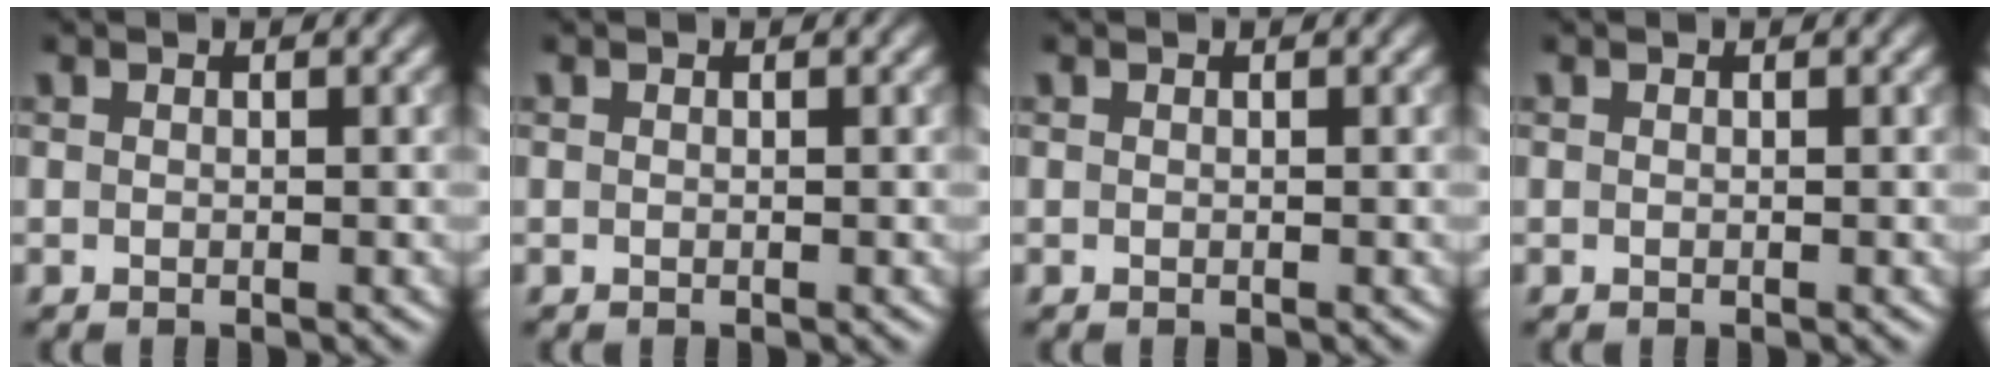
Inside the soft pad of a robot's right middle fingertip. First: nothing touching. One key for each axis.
{"total": 0.0}
{"total": 0.0}
{"total": 0.0}